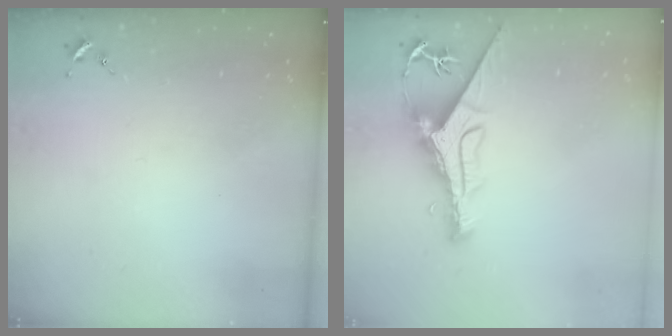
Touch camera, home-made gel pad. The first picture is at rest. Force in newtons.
{"total": 9.8, "press": 9.7, "slide": 1.4}